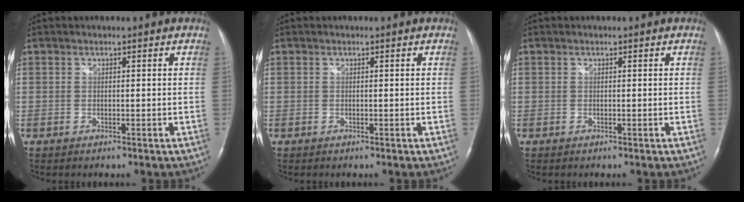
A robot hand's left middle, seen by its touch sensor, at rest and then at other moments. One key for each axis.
{"total": 0.0}
{"total": 0.0}